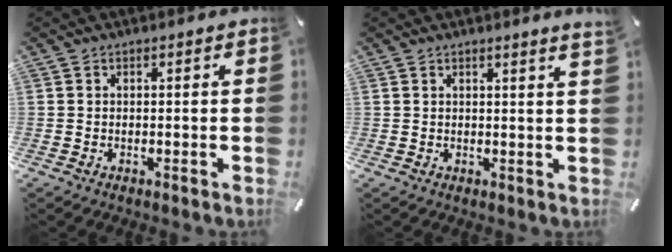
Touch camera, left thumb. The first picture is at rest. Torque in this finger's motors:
{"motor_torque": [0.40, -0.29, 0.10, -0.48, 0.05]}